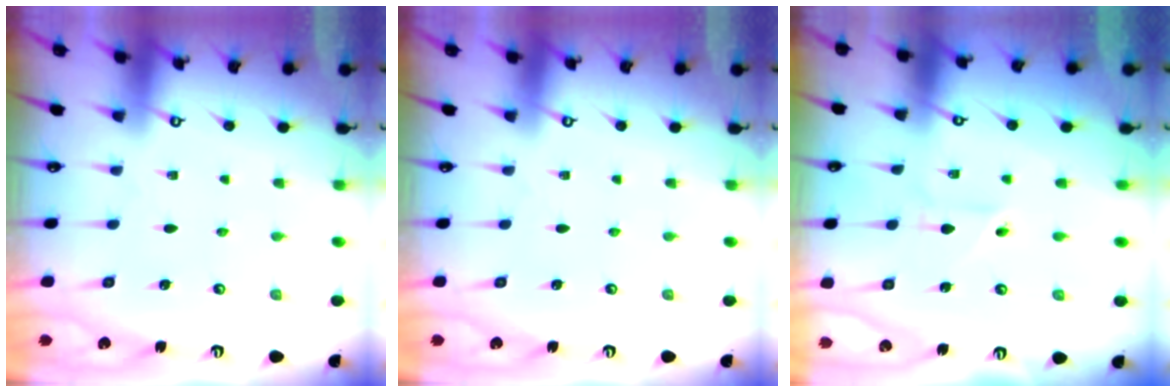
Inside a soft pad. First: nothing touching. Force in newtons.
{"total": 0.0}
{"total": 2.5, "press": 2.5, "slide": 0.2}